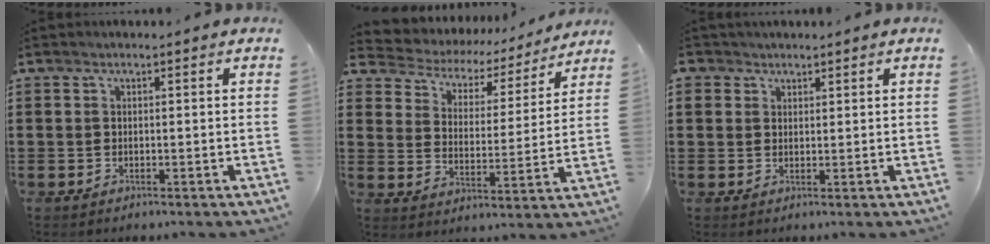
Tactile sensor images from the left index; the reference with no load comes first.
{"total": 3.7, "force": [3.3, 1.6, 0.6], "torque": [-0.037, -0.026, 0.047]}
{"total": 1.9, "force": [1.4, 1.3, -0.1], "torque": [-0.006, 0.007, 0.026]}